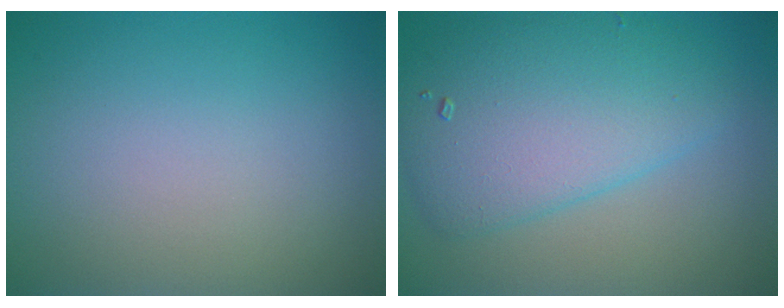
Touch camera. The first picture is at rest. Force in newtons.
{"total": 6.7, "press": 6.7, "slide": 0.1}